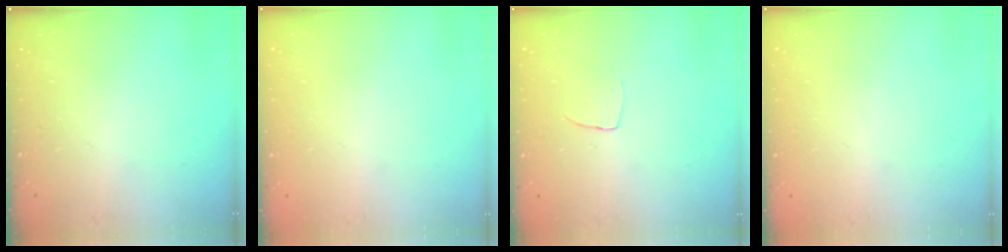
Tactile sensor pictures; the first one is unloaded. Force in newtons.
{"total": 0.0}
{"total": 3.7, "press": 3.7, "slide": 0.2}
{"total": 0.0}